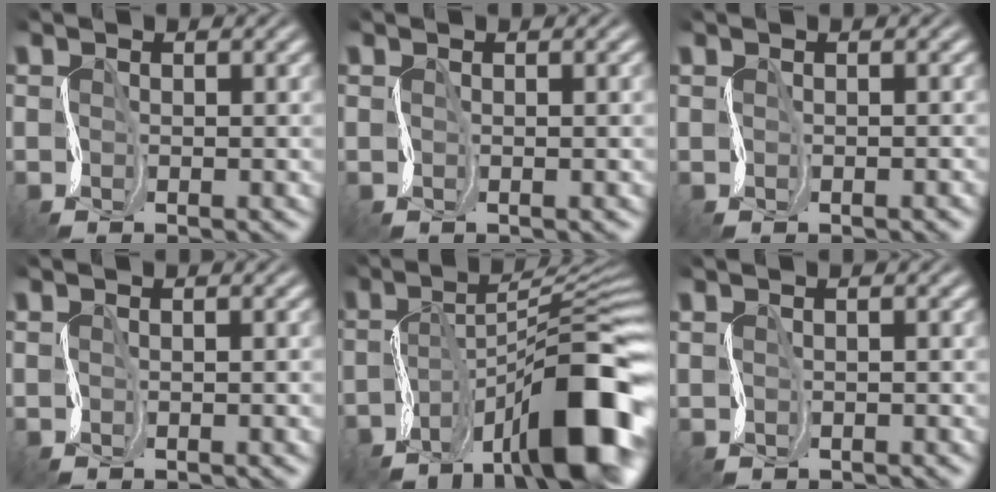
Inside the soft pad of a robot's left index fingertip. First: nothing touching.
{"total": 0.7, "force": [0.3, 0.3, 0.6], "torque": [0.001, 0.005, 0.007]}
{"total": 1.2, "force": [-0.2, 0.7, 1.0], "torque": [0.008, 0.005, 0.002]}
{"total": 1.0, "force": [0.3, 0.5, 0.9], "torque": [0.003, 0.005, 0.004]}
{"total": 13.6, "force": [-6.4, 4.3, 11.1], "torque": [-0.147, 0.020, -0.112]}
{"total": 1.2, "force": [0.9, 0.4, 0.5], "torque": [-0.002, 0.010, 0.004]}